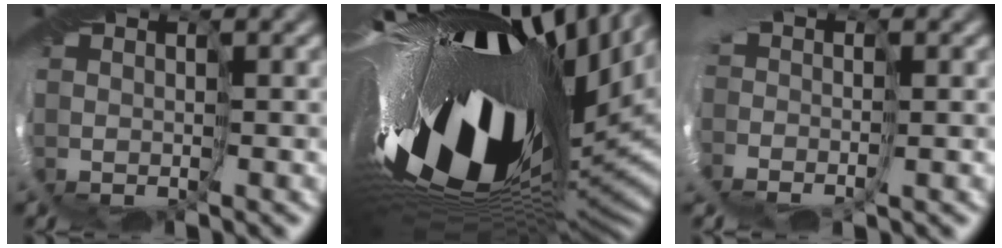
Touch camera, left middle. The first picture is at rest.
{"total": 18.9, "force": [-0.2, 8.5, 16.9], "torque": [-0.313, -0.058, 0.007]}
{"total": 2.9, "force": [-0.9, 2.0, 1.9], "torque": [-0.024, 0.003, -0.018]}